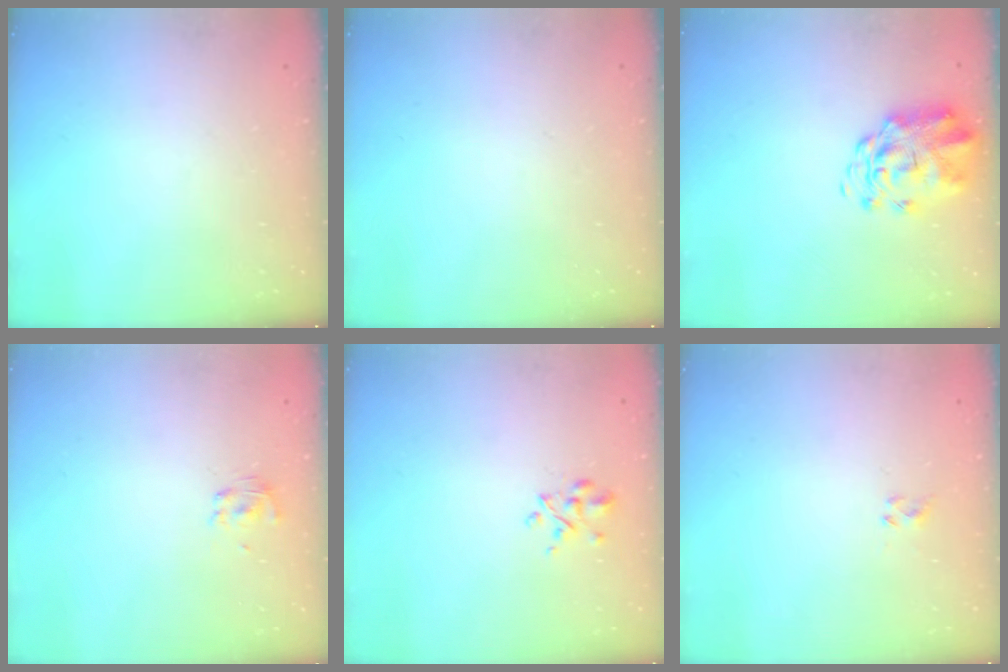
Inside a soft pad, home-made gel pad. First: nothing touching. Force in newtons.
{"total": 0.0}
{"total": 3.8, "press": 3.6, "slide": 1.2}
{"total": 2.3, "press": 2.1, "slide": 0.9}
{"total": 3.3, "press": 3.1, "slide": 1.2}
{"total": 2.2, "press": 2.1, "slide": 0.7}